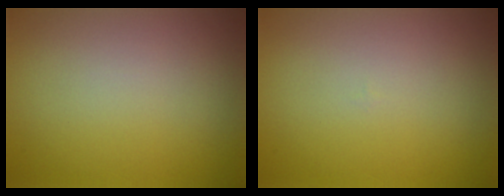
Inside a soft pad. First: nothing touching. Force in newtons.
{"total": 0.0}